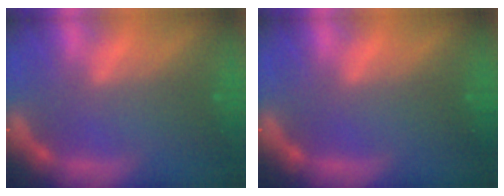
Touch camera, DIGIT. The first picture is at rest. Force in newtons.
{"total": 0.0}